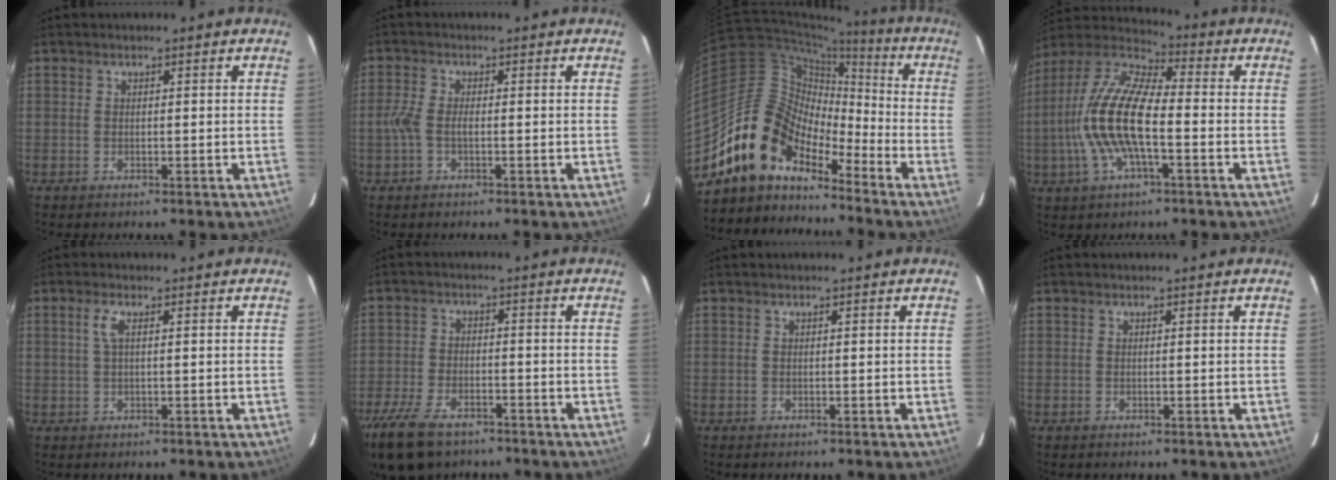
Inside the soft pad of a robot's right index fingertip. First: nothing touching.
{"total": 3.5, "force": [-0.8, 1.2, 3.2], "torque": [-0.074, 0.003, -0.016]}
{"total": 13.8, "force": [-11.1, 6.7, 4.6], "torque": [-0.083, 0.030, -0.219]}
{"total": 16.5, "force": [-2.8, 5.6, 15.2], "torque": [-0.307, 0.004, -0.064]}
{"total": 2.2, "force": [0.5, 0.3, 2.1], "torque": [-0.044, 0.004, 0.009]}
{"total": 14.3, "force": [-10.0, 7.0, 7.5], "torque": [-0.192, -0.031, -0.182]}
{"total": 0.0}
{"total": 0.0}